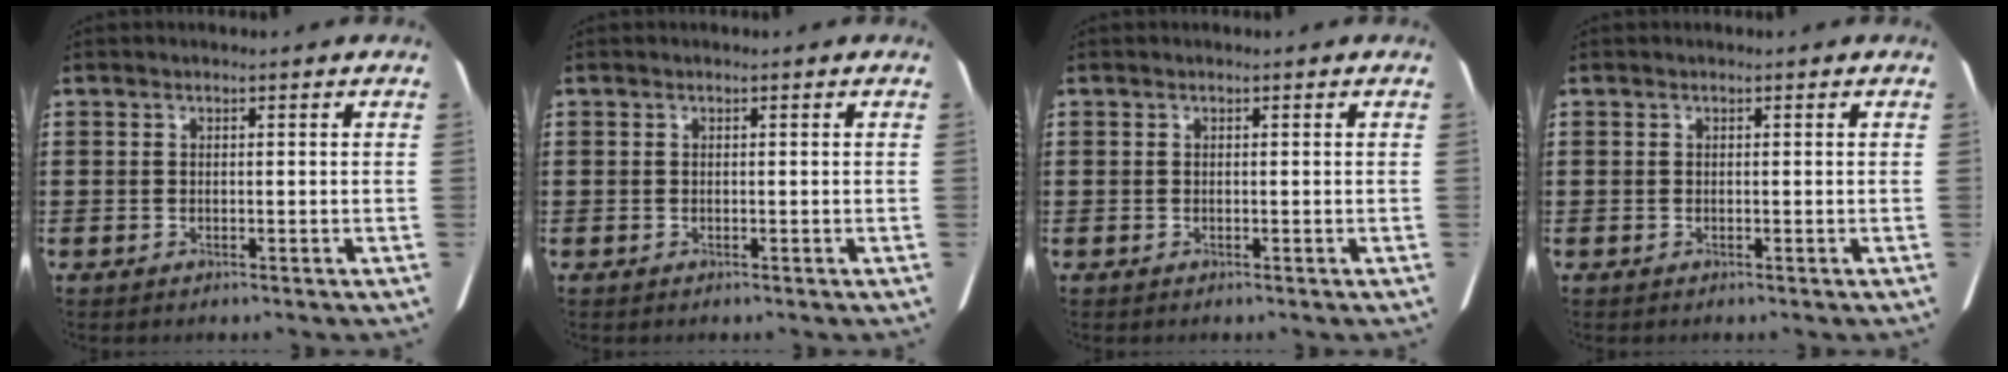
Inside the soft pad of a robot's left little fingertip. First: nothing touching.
{"total": 0.0}
{"total": 0.0}
{"total": 0.0}